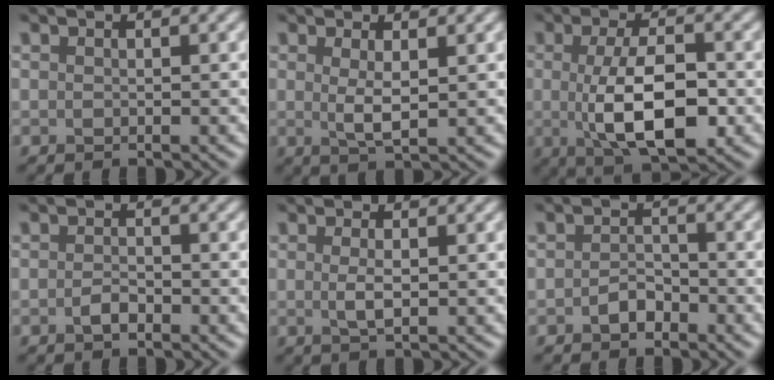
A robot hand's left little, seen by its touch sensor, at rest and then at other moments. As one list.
[{"total": 2.1, "force": [0.6, 0.5, 2.0], "torque": [-0.040, -0.007, 0.013]}, {"total": 7.4, "force": [-0.7, 2.9, 6.8], "torque": [-0.123, -0.007, -0.011]}, {"total": 1.2, "force": [-0.7, 0.5, 0.9], "torque": [-0.018, 0.001, -0.014]}, {"total": 1.5, "force": [0.2, 0.3, 1.4], "torque": [-0.029, 0.000, 0.003]}, {"total": 1.7, "force": [-1.0, 1.0, 0.9], "torque": [-0.015, 0.004, -0.020]}]